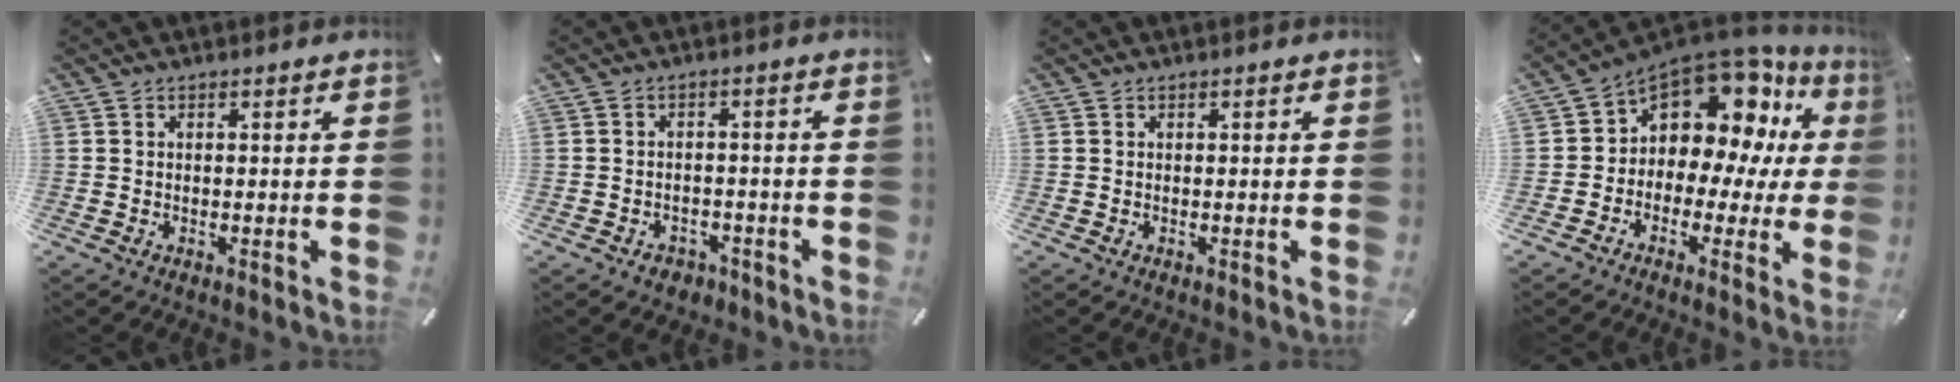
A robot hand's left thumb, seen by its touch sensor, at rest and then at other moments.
{"total": 3.4, "force": [-1.9, 2.6, 1.0], "torque": [-0.014, 0.009, -0.036]}
{"total": 0.0}
{"total": 11.3, "force": [6.9, 7.2, 5.3], "torque": [-0.090, -0.071, 0.122]}